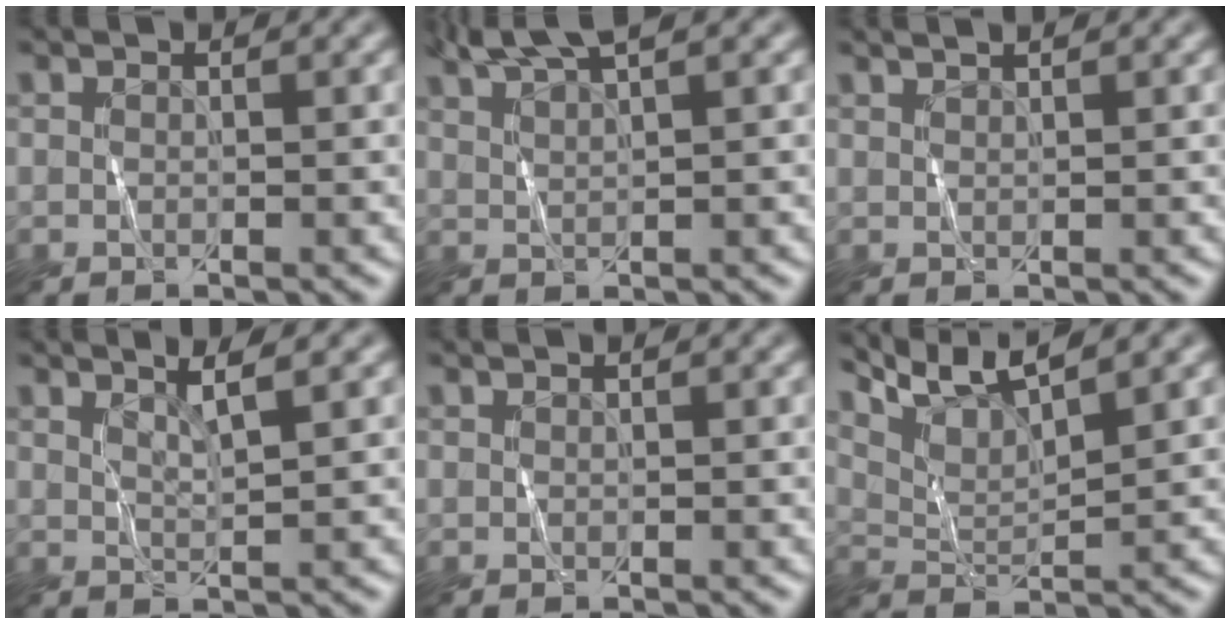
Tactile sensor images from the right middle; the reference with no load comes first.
{"total": 3.9, "force": [3.2, 0.5, 2.1], "torque": [-0.021, 0.011, 0.045]}
{"total": 1.8, "force": [1.5, 0.6, 0.8], "torque": [0.011, 0.004, 0.000]}
{"total": 2.0, "force": [1.4, 0.3, 1.4], "torque": [-0.017, 0.006, 0.024]}
{"total": 0.6, "force": [0.4, 0.3, 0.3], "torque": [0.004, 0.005, 0.003]}
{"total": 5.8, "force": [4.8, 1.0, 3.1], "torque": [-0.065, 0.012, 0.089]}